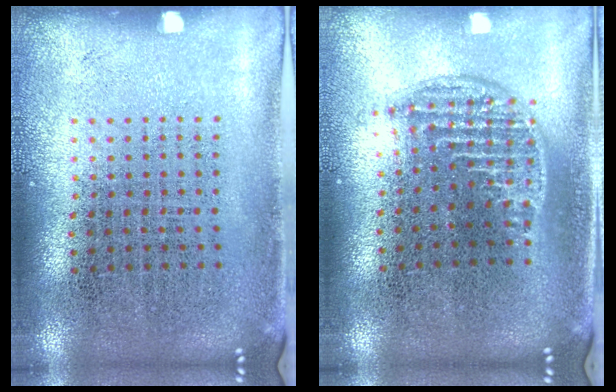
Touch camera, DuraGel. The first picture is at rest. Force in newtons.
{"total": 1.3, "press": 1.1, "slide": 0.6}